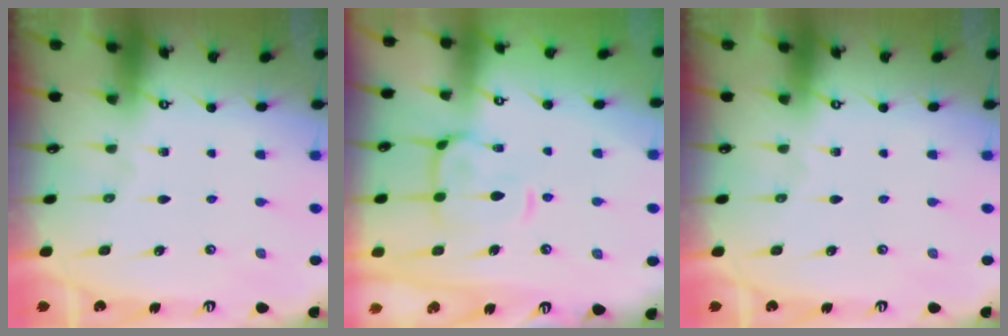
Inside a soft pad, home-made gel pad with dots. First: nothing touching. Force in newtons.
{"total": 6.0, "press": 5.9, "slide": 1.4}
{"total": 0.0}